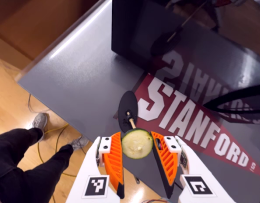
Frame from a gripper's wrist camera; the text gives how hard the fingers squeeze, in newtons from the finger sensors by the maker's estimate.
{"total": 7.8, "left": 7.6, "right": 8.0}